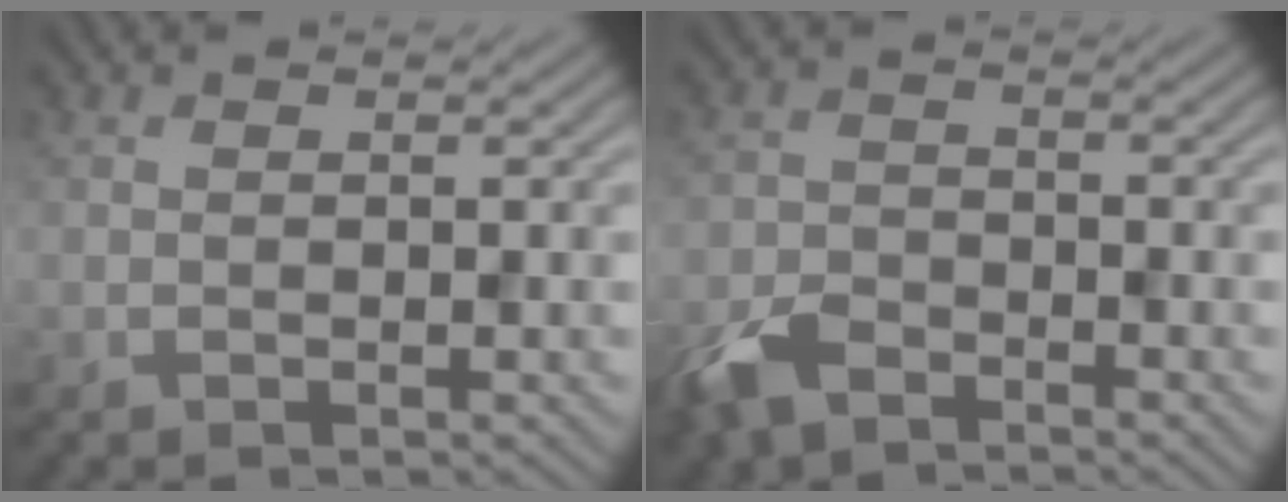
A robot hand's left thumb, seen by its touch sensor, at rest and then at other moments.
{"total": 4.9, "force": [-3.8, 2.3, 2.3], "torque": [-0.051, -0.008, -0.083]}